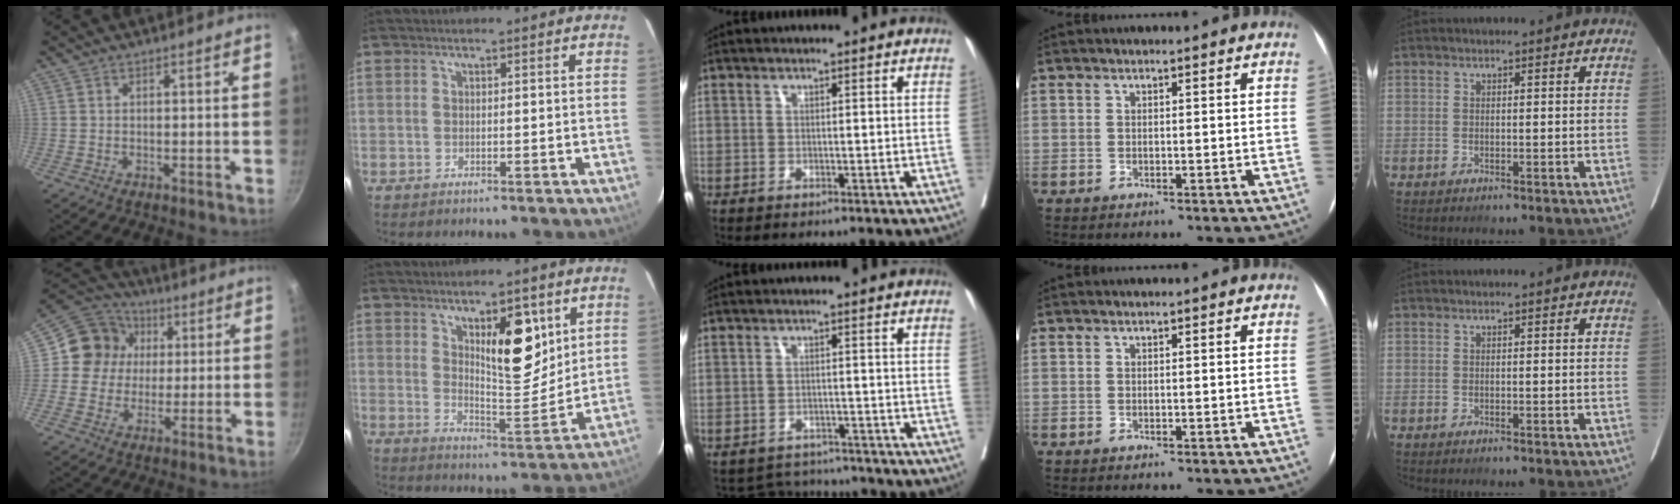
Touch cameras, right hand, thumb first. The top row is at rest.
{"thumb": {"total": 11.9, "force": [1.7, 11.0, 4.1], "torque": [-0.038, 0.014, 0.021]}, "index": {"total": 10.7, "force": [4.5, 3.3, 9.1], "torque": [-0.142, -0.009, 0.080]}, "middle": {"total": 6.2, "force": [-5.9, 1.4, -0.7], "torque": [0.008, 0.013, -0.083]}}